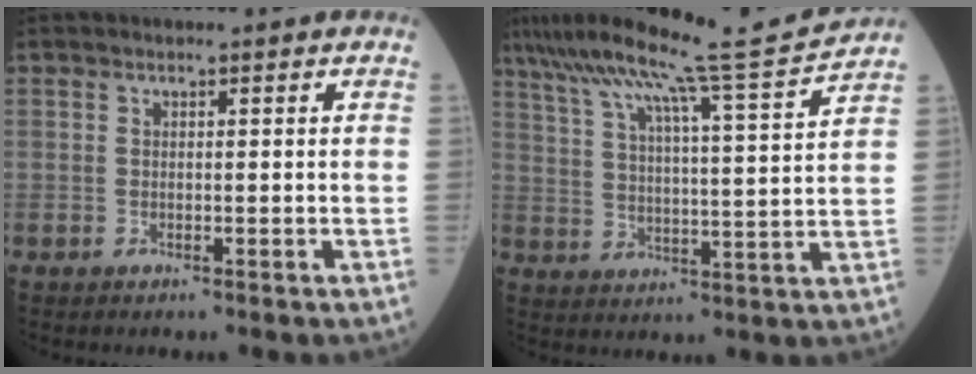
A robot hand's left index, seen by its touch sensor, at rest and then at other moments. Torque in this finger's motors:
{"motor_torque": [0.72, -1.41, 0.20, 0.16]}